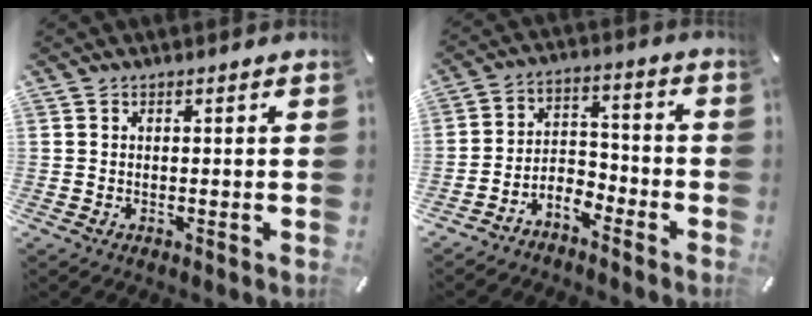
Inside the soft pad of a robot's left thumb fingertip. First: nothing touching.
{"total": 6.6, "force": [-6.0, 2.6, 1.0], "torque": [-0.009, 0.030, -0.116]}